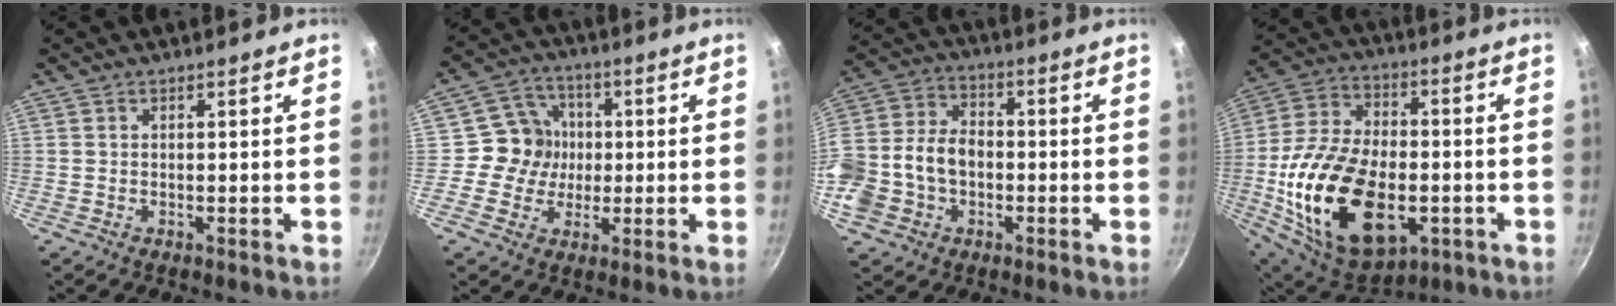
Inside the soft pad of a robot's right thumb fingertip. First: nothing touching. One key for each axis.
{"total": 9.3, "fx": -0.2, "fy": 8.7, "fz": 3.2, "tx": -0.005, "ty": 0.018, "tz": -0.012}
{"total": 16.2, "fx": -3.0, "fy": 12.0, "fz": 10.5, "tx": -0.225, "ty": 0.035, "tz": -0.057}
{"total": 26.8, "fx": -5.9, "fy": 15.8, "fz": 20.8, "tx": -0.380, "ty": 0.007, "tz": -0.079}